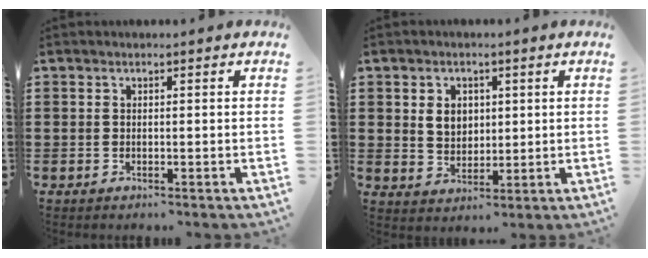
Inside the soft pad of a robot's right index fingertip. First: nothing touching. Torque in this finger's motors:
{"motor_torque": [0.53, -0.35, 0.18, 0.06]}